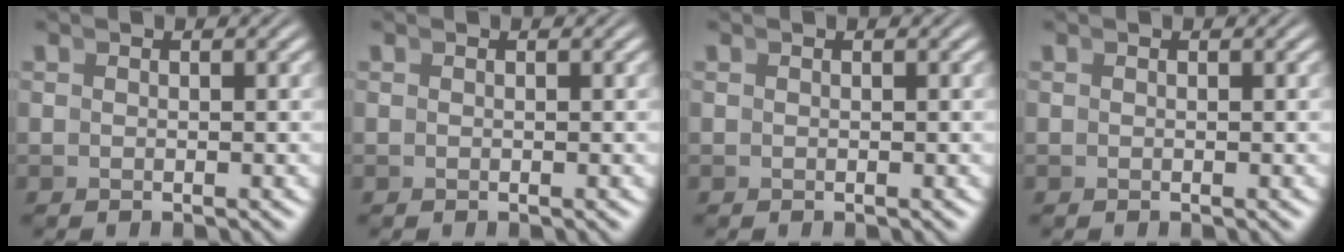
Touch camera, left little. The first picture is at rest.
{"total": 0.0}
{"total": 0.0}
{"total": 0.0}